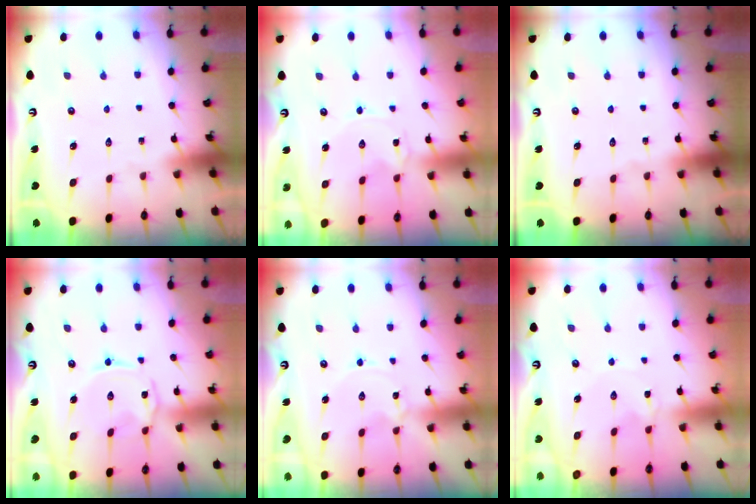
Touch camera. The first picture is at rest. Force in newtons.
{"total": 0.0}
{"total": 0.0}
{"total": 2.1, "press": 2.0, "slide": 0.6}
{"total": 0.0}
{"total": 0.0}